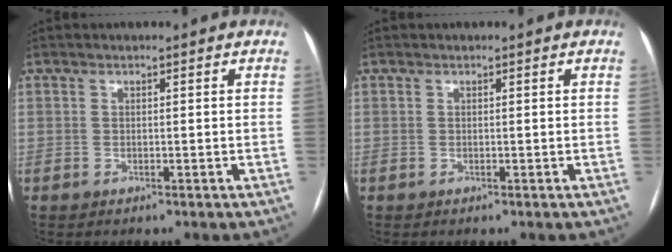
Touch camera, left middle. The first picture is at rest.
{"total": 0.0}